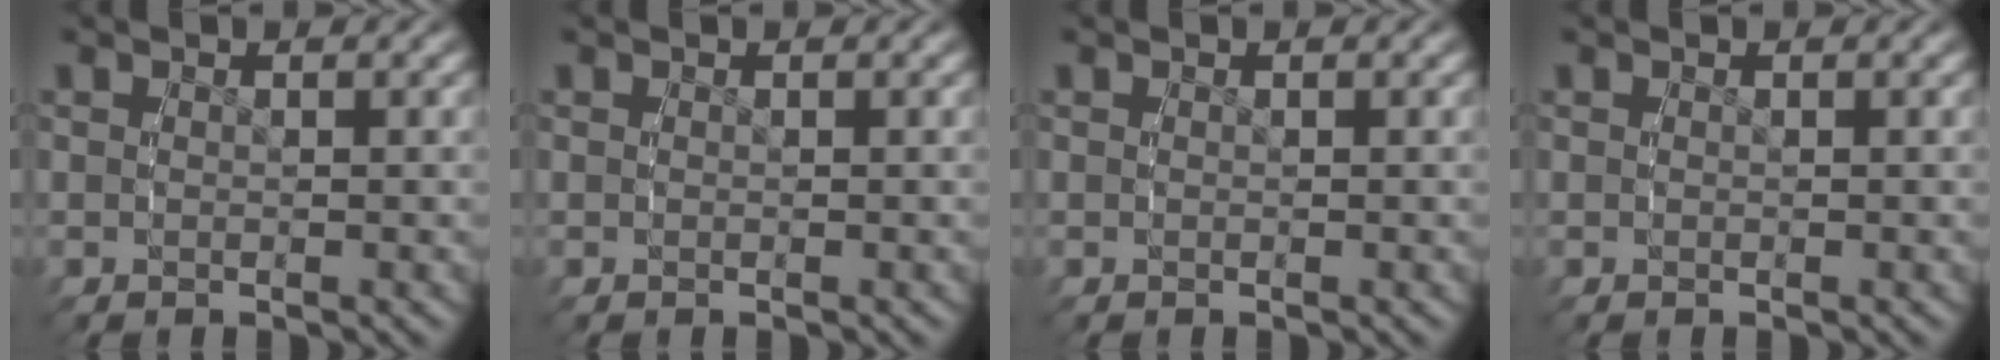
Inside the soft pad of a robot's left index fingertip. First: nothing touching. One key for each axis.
{"total": 0.0}
{"total": 0.0}
{"total": 0.0}